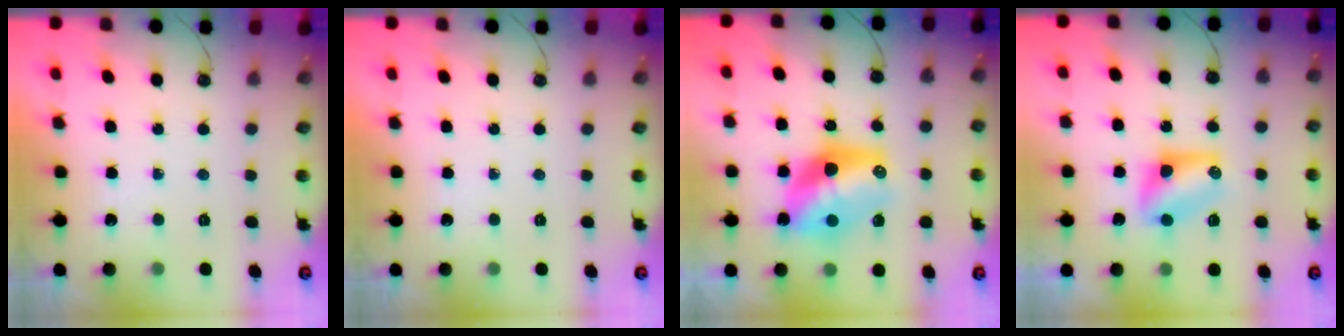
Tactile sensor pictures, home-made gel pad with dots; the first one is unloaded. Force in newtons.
{"total": 0.0}
{"total": 14.2, "press": 14.2, "slide": 1.0}
{"total": 7.1, "press": 7.0, "slide": 1.0}